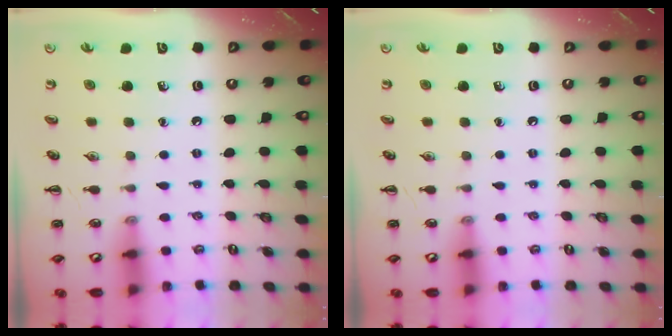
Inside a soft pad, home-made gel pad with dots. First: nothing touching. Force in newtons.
{"total": 0.0}